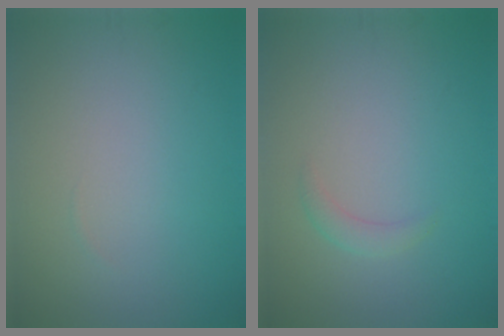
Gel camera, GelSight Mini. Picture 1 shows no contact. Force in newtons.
{"total": 1.2, "press": 1.2, "slide": 0.1}